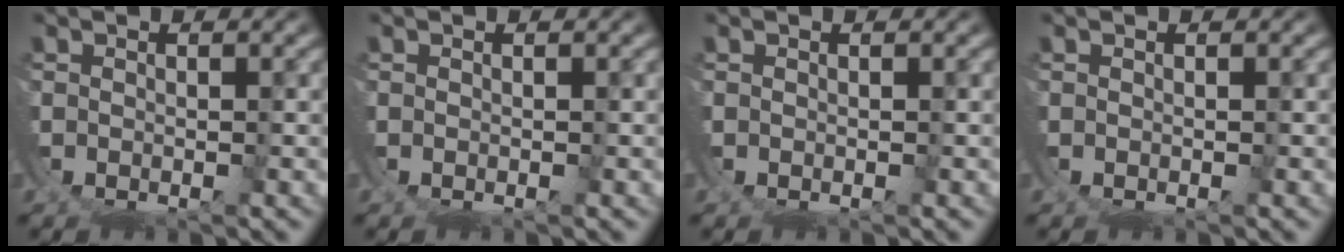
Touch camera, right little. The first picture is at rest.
{"total": 0.0}
{"total": 0.0}
{"total": 0.0}